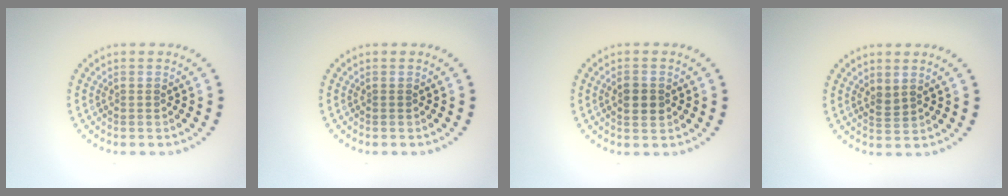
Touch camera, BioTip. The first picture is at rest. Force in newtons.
{"total": 0.0}
{"total": 2.3, "press": 2.3, "slide": 0.1}
{"total": 1.1, "press": 0.9, "slide": 0.6}